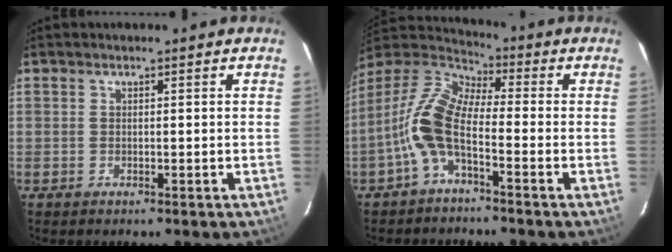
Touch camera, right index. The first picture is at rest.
{"total": 10.7, "force": [-3.9, 4.4, 8.9], "torque": [-0.194, 0.014, -0.086]}